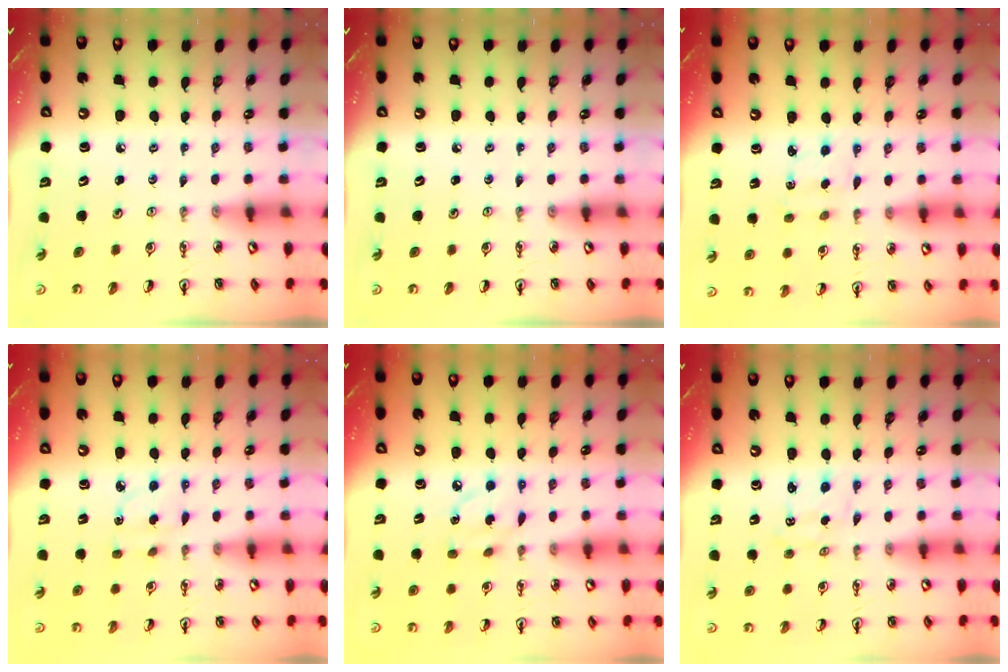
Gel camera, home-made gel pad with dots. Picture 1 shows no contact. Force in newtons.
{"total": 0.0}
{"total": 1.8, "press": 1.7, "slide": 0.7}
{"total": 2.2, "press": 2.2, "slide": 0.2}
{"total": 5.9, "press": 5.9, "slide": 0.2}
{"total": 1.1, "press": 0.9, "slide": 0.6}